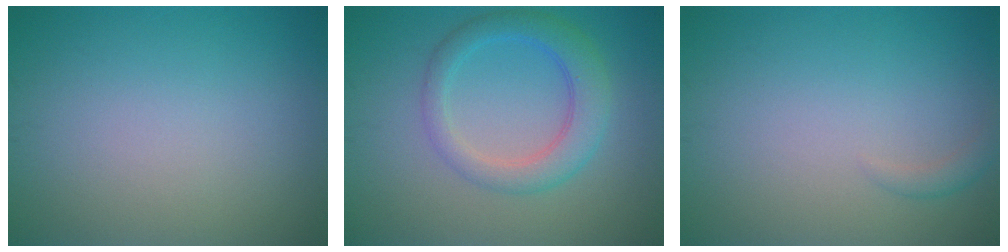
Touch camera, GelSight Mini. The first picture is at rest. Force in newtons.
{"total": 4.1, "press": 4.1, "slide": 0.1}
{"total": 0.9, "press": 0.9, "slide": 0.1}